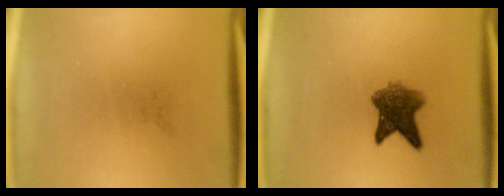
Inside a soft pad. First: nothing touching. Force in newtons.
{"total": 6.3}